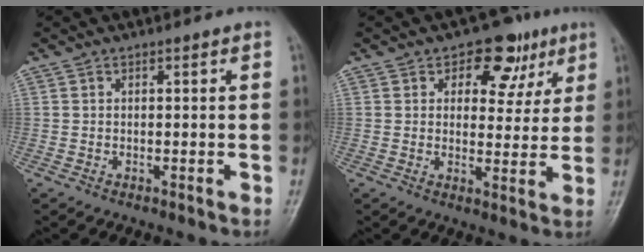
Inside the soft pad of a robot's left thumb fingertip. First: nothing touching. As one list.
[{"total": 9.7, "force": [4.8, 6.4, 5.6], "torque": [-0.021, -0.013, 0.060]}]